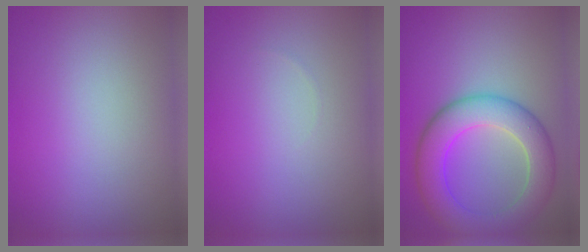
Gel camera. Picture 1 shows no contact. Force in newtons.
{"total": 0.0}
{"total": 7.4, "press": 7.4, "slide": 0.2}